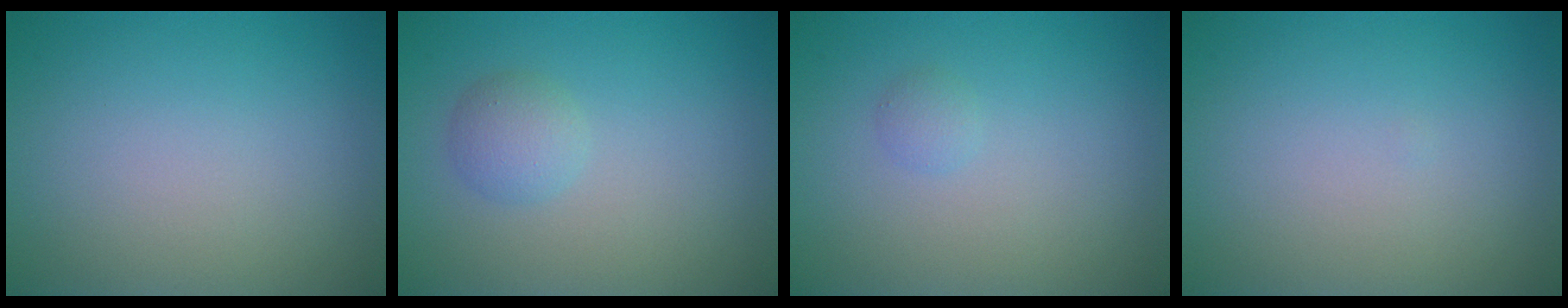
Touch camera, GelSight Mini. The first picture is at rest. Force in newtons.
{"total": 1.9, "press": 1.9, "slide": 0.1}
{"total": 0.8, "press": 0.8, "slide": 0.1}
{"total": 0.0}